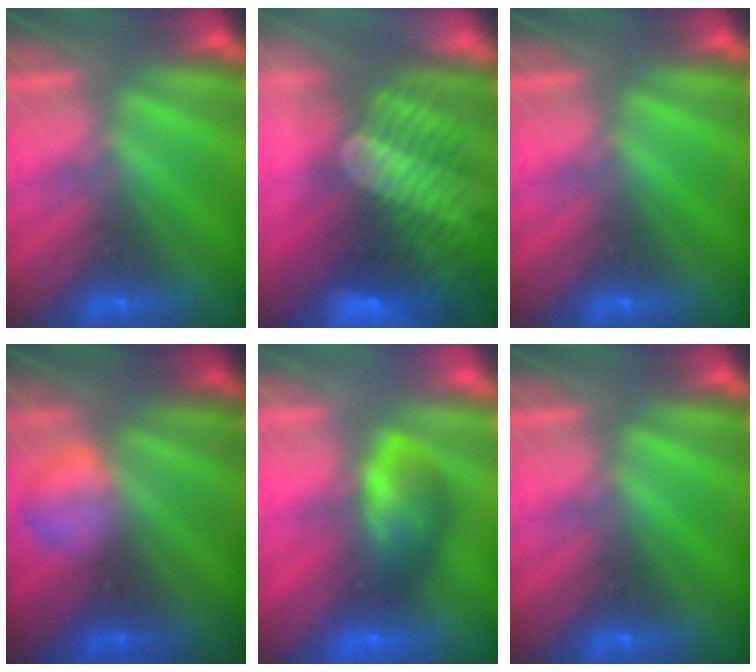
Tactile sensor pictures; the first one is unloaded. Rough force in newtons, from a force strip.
{"total": 11.8}
{"total": 0.0}
{"total": 2.3}
{"total": 5.8}
{"total": 0.0}